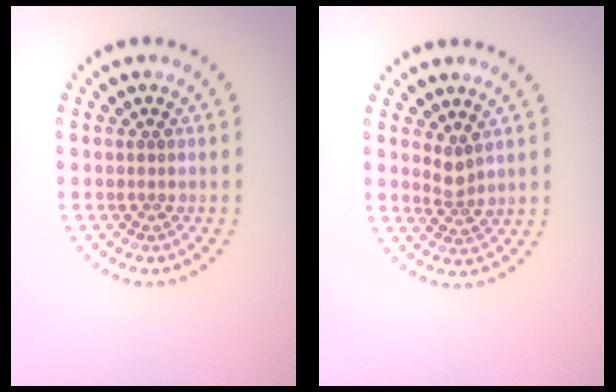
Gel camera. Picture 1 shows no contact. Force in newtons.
{"total": 1.8, "press": 1.4, "slide": 1.2}